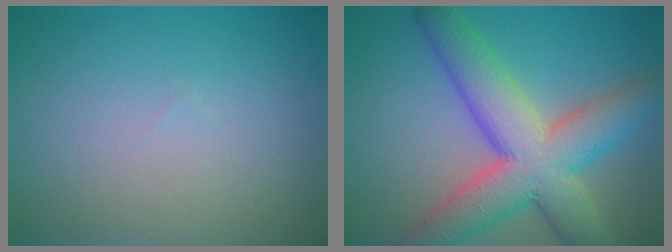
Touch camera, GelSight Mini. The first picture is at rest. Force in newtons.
{"total": 10.0, "press": 10.0, "slide": 0.6}